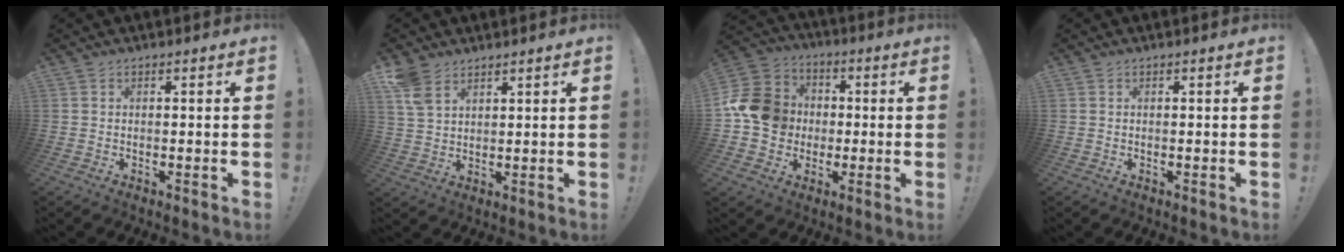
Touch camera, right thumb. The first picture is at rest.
{"total": 6.7, "force": [4.5, 3.7, 3.4], "torque": [-0.060, -0.018, 0.088]}
{"total": 13.3, "force": [-0.7, 12.1, 5.3], "torque": [-0.081, 0.015, -0.006]}
{"total": 0.0}